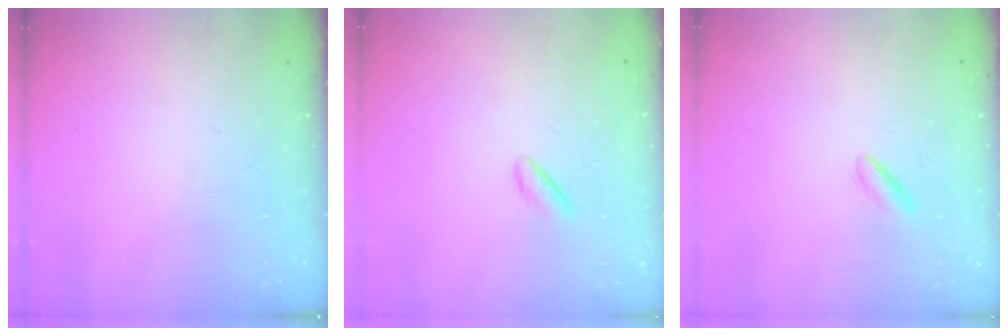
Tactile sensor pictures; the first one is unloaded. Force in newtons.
{"total": 2.9, "press": 2.6, "slide": 1.2}
{"total": 1.8, "press": 1.6, "slide": 0.8}